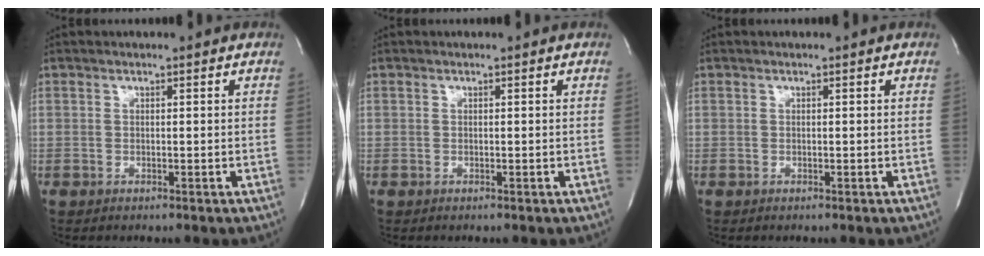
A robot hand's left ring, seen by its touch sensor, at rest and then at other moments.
{"total": 0.0}
{"total": 0.0}